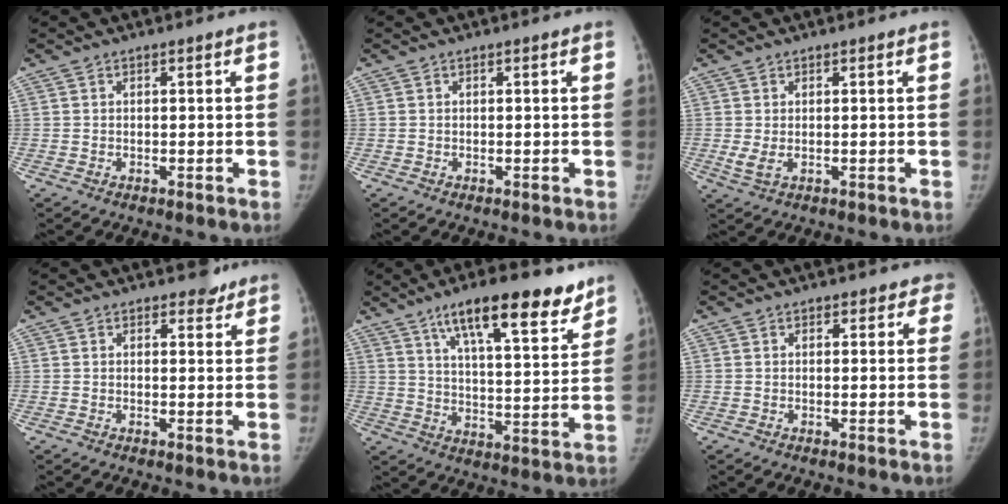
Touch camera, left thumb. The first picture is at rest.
{"total": 0.0}
{"total": 2.5, "force": [0.2, 1.5, 2.0], "torque": [-0.044, -0.008, 0.009]}
{"total": 2.2, "force": [1.8, 1.2, 0.3], "torque": [0.016, -0.010, 0.017]}
{"total": 17.5, "force": [11.6, 5.0, 12.1], "torque": [-0.151, -0.049, 0.183]}
{"total": 2.6, "force": [1.8, 1.9, 0.3], "torque": [0.034, -0.005, 0.003]}